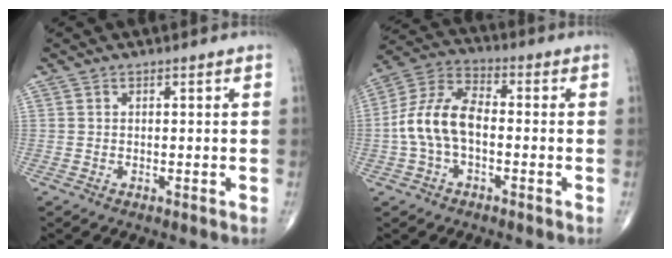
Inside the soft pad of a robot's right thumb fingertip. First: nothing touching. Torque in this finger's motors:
{"motor_torque": [-0.37, 0.78, 1.13, -0.07, 0.20]}